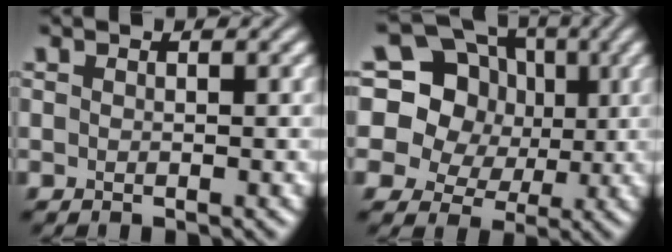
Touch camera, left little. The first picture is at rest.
{"total": 18.7, "force": [5.3, 16.5, 7.1], "torque": [-0.171, 0.046, 0.071]}